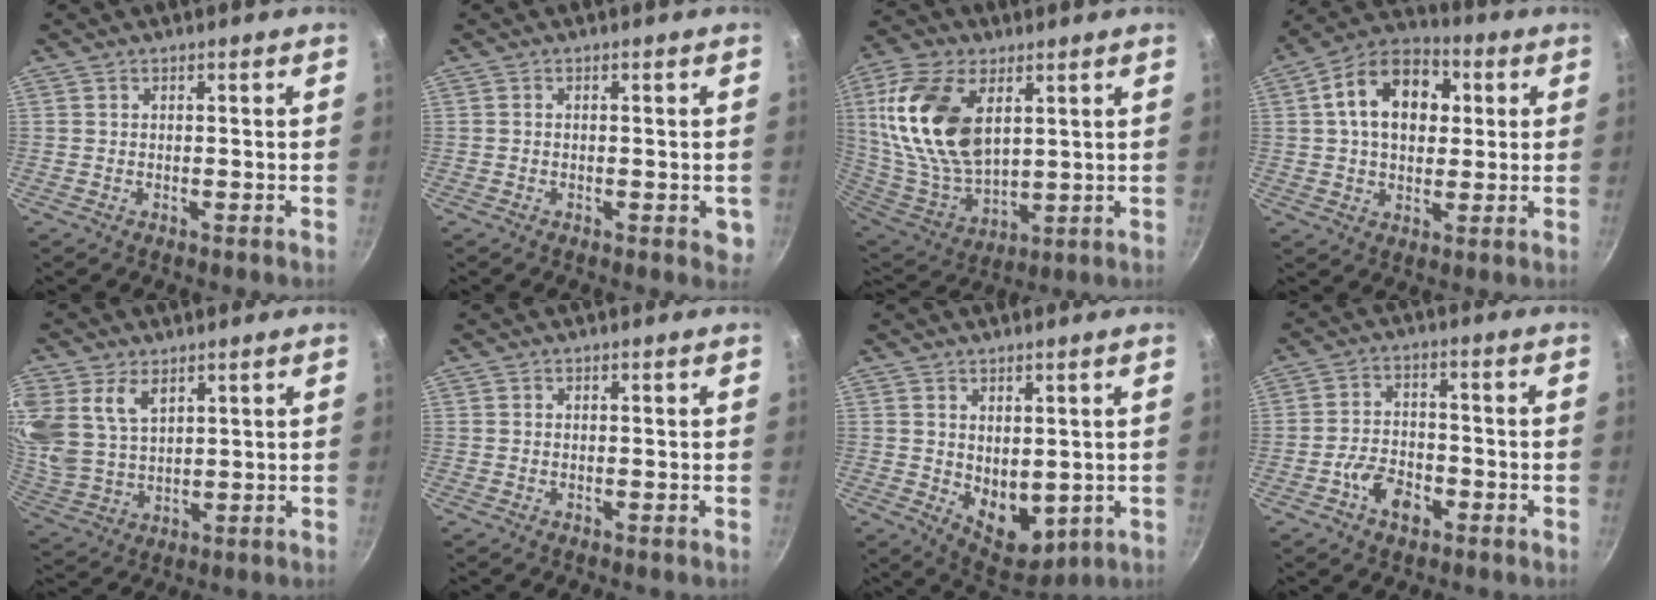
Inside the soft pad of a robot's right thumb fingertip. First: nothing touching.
{"total": 2.6, "force": [-0.7, 1.4, 2.1], "torque": [-0.021, -0.002, -0.009]}
{"total": 21.0, "force": [6.3, 12.2, 15.9], "torque": [-0.301, -0.026, 0.129]}
{"total": 15.7, "force": [3.3, 10.8, 10.9], "torque": [-0.146, 0.020, 0.038]}
{"total": 12.4, "force": [5.8, 8.1, 7.5], "torque": [-0.159, -0.016, 0.128]}
{"total": 0.0}
{"total": 8.4, "force": [0.5, 5.6, 6.3], "torque": [-0.061, -0.023, 0.030]}
{"total": 7.1, "force": [-3.3, 4.4, 4.4], "torque": [-0.064, 0.029, -0.063]}